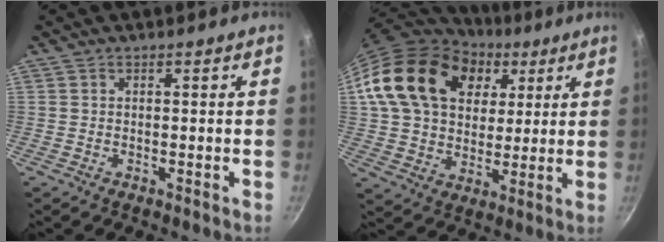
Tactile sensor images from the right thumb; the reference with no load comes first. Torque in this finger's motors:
{"motor_torque": [0.57, 4.44, 0.94, -0.52, 0.30]}